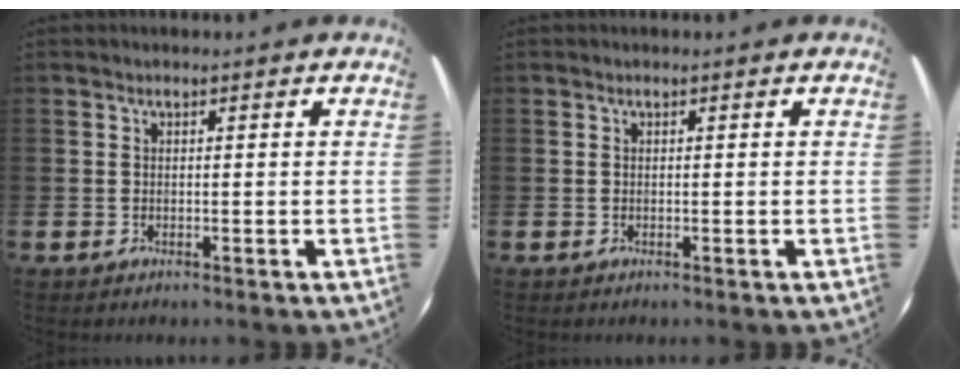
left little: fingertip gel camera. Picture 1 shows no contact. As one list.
[{"total": 0.0}]